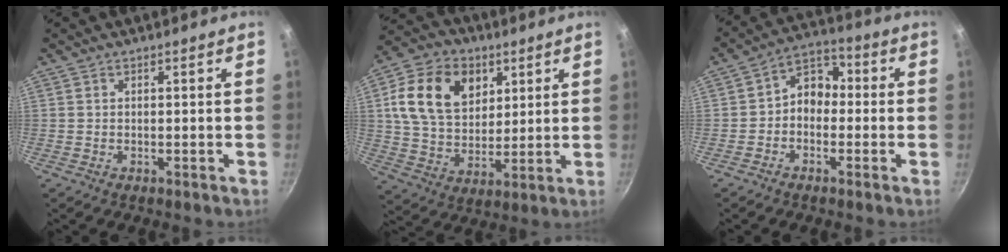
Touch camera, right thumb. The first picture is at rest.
{"total": 17.3, "force": [5.7, 12.5, 10.5], "torque": [-0.166, -0.012, 0.098]}
{"total": 7.0, "force": [-1.1, 5.5, 4.1], "torque": [-0.029, 0.036, -0.037]}